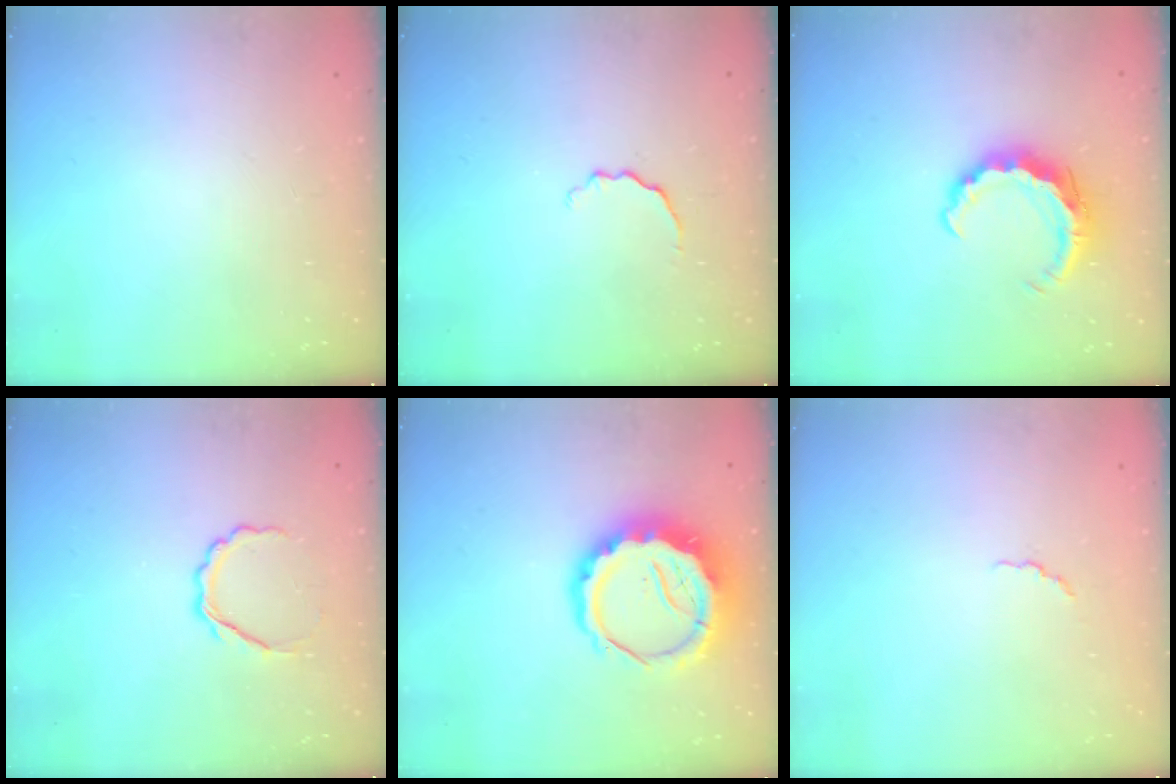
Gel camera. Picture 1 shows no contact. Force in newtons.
{"total": 2.9, "press": 2.8, "slide": 0.8}
{"total": 8.1, "press": 8.0, "slide": 0.7}
{"total": 5.3, "press": 5.1, "slide": 1.2}
{"total": 11.9, "press": 11.6, "slide": 2.4}
{"total": 1.4, "press": 1.2, "slide": 0.6}